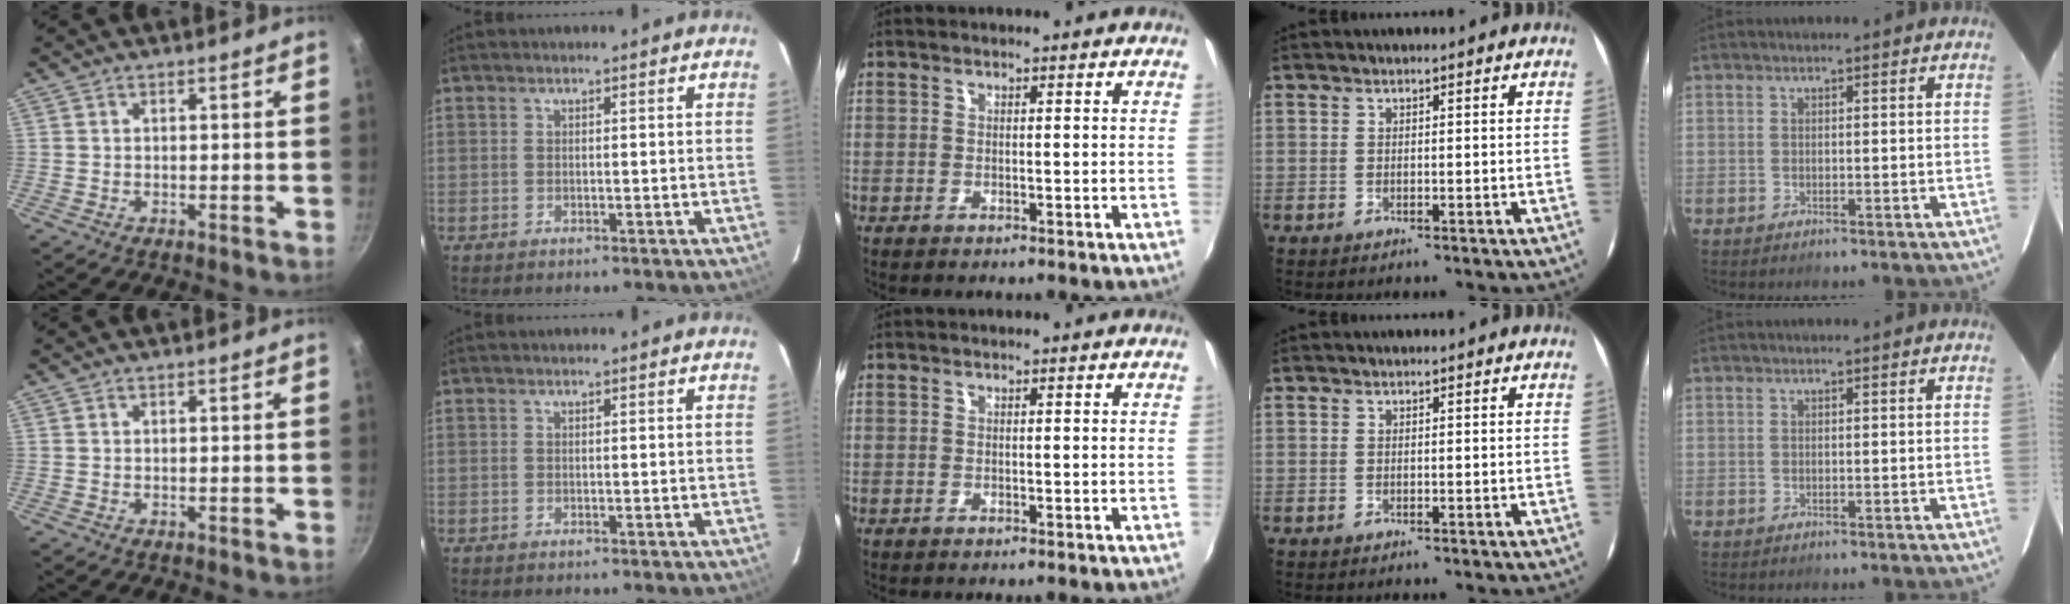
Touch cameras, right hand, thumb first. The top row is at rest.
{}